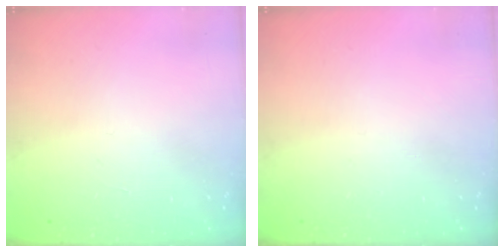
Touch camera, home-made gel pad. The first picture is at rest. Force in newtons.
{"total": 0.0}